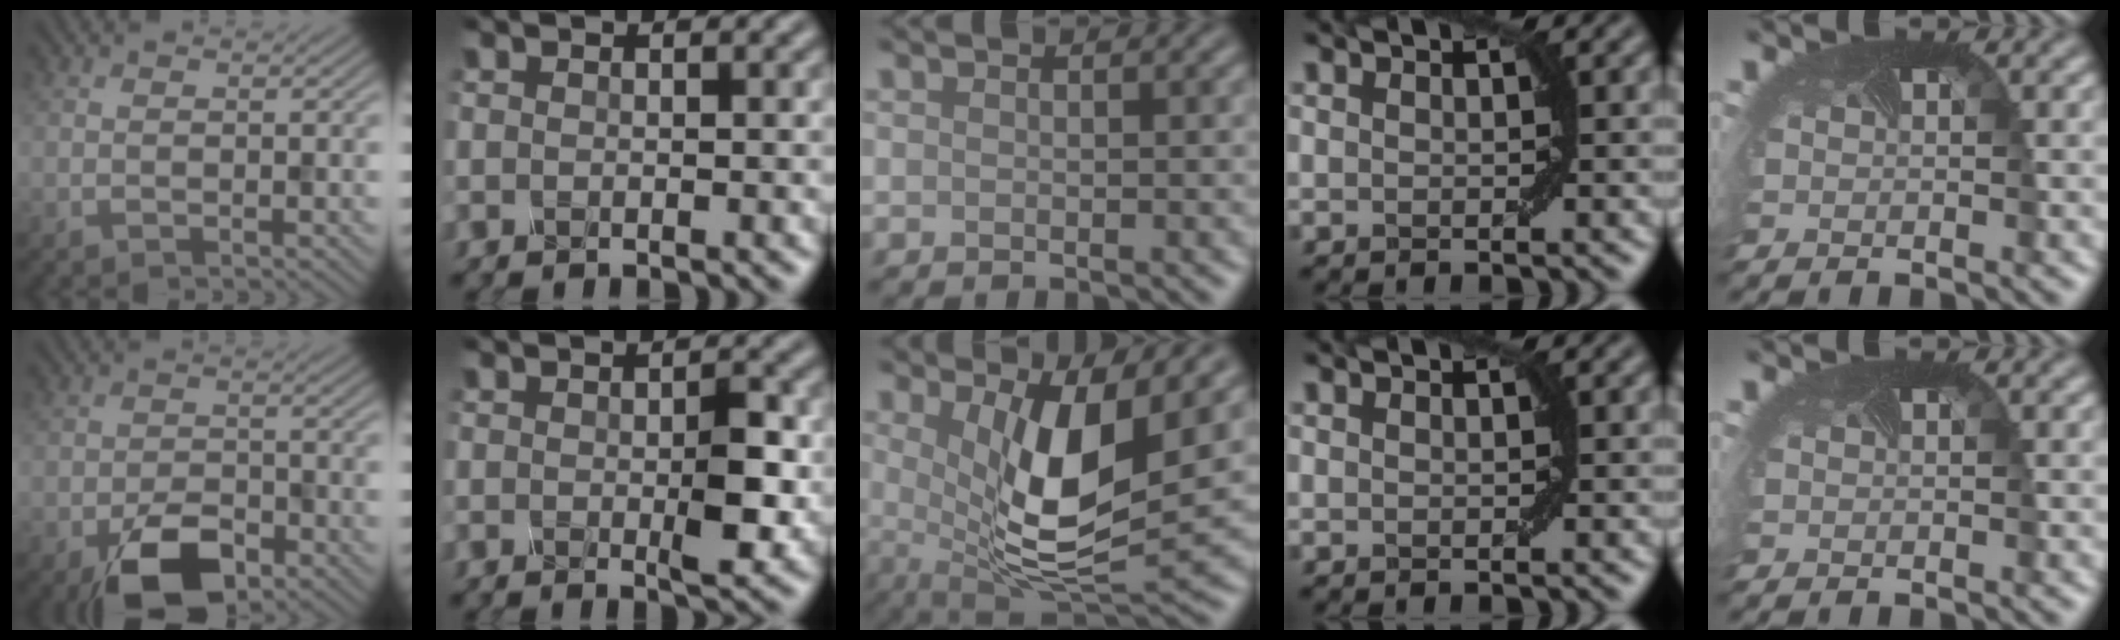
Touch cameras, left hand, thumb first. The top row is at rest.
{"thumb": {"total": 7.3, "force": [-4.2, 3.7, 4.6], "torque": [-0.078, -0.007, -0.075]}, "index": {"total": 3.2, "force": [-0.7, 0.7, 3.0], "torque": [-0.062, -0.001, -0.007]}, "middle": {"total": 8.5, "force": [1.8, 2.8, 7.8], "torque": [-0.143, -0.022, 0.035]}}